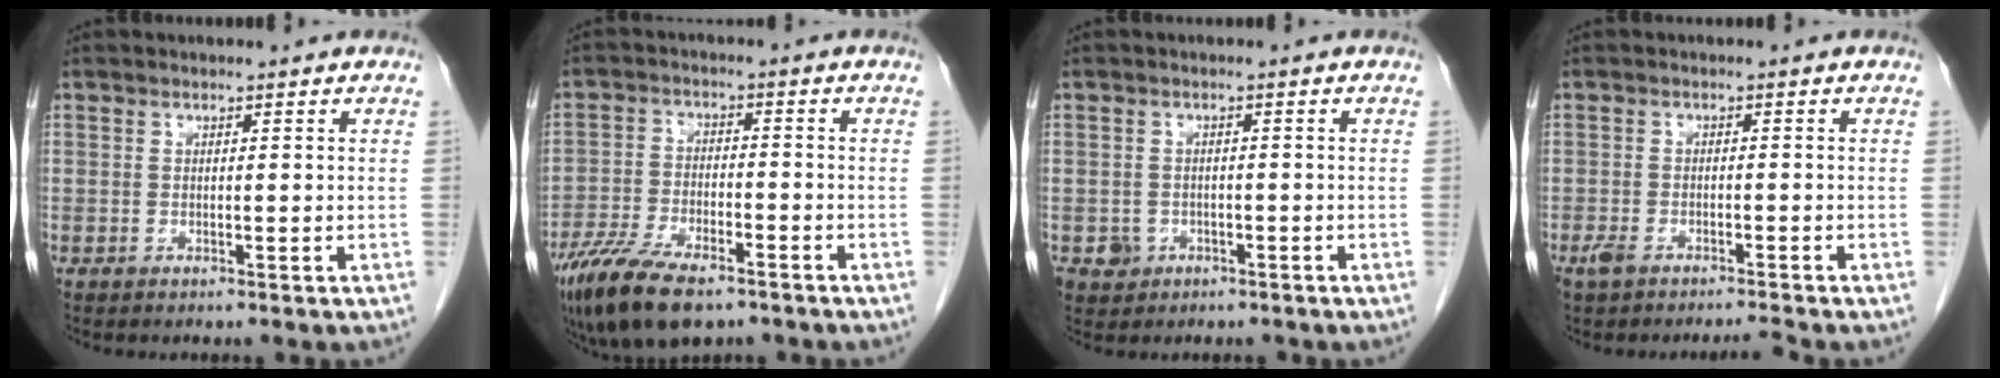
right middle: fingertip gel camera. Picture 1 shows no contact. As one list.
[{"total": 12.6, "force": [-8.9, 4.8, 7.5], "torque": [-0.137, -0.013, -0.156]}, {"total": 2.7, "force": [-1.2, 2.4, 0.4], "torque": [-0.005, 0.008, -0.012]}, {"total": 2.7, "force": [-2.3, 0.3, 1.5], "torque": [-0.037, -0.004, -0.040]}]